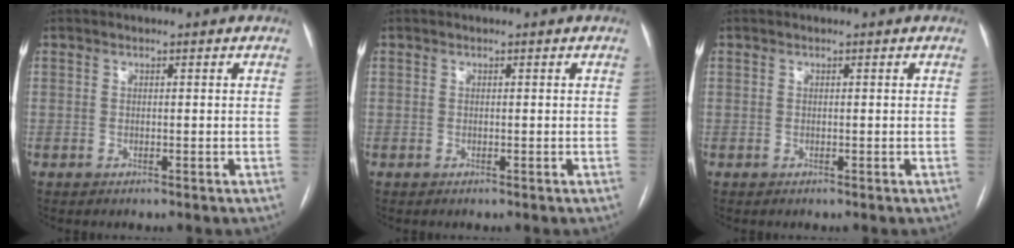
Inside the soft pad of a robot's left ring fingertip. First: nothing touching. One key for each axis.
{"total": 0.0}
{"total": 0.0}